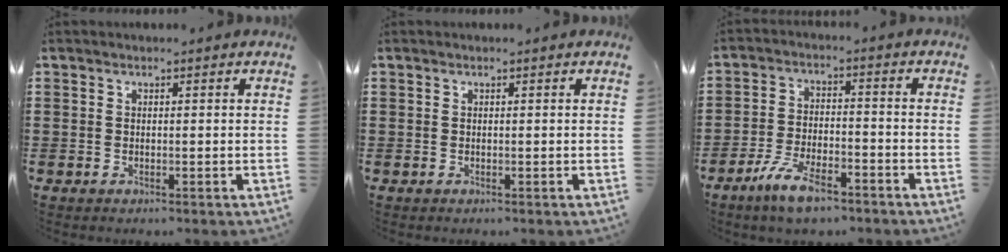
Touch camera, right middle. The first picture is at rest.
{"total": 0.0}
{"total": 7.4, "force": [-5.5, 2.1, 4.6], "torque": [-0.103, -0.001, -0.105]}